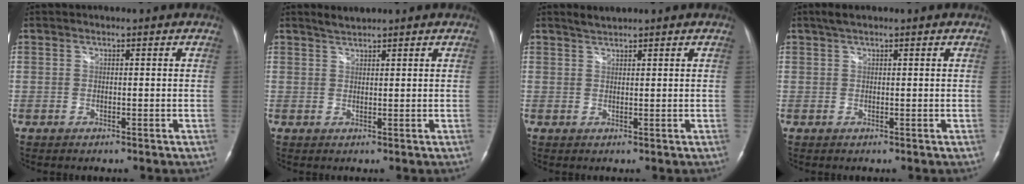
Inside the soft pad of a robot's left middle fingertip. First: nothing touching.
{"total": 1.6, "force": [1.6, -0.1, 0.2], "torque": [-0.008, 0.003, 0.035]}
{"total": 1.5, "force": [1.5, -0.1, 0.3], "torque": [-0.008, 0.003, 0.033]}
{"total": 1.7, "force": [1.3, 0.3, 1.1], "torque": [-0.025, 0.014, 0.025]}